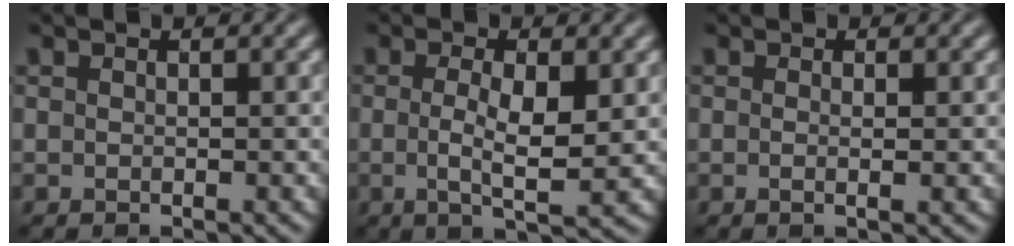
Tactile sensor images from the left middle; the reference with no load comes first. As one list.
[{"total": 4.1, "force": [-0.5, 0.7, 4.0], "torque": [-0.082, -0.009, 0.002]}, {"total": 0.9, "force": [-0.3, 0.1, 0.8], "torque": [-0.018, 0.000, -0.001]}]